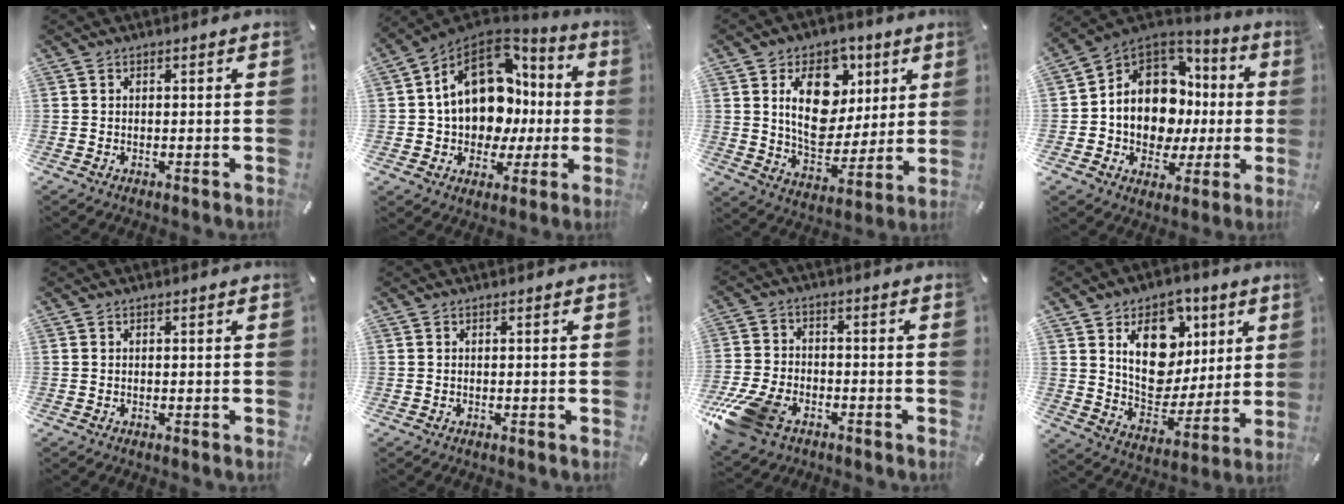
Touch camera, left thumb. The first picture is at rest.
{"total": 17.6, "force": [3.7, 13.3, 10.8], "torque": [-0.187, -0.017, 0.070]}
{"total": 17.4, "force": [5.7, 12.5, 10.6], "torque": [-0.164, -0.010, 0.106]}
{"total": 12.8, "force": [1.4, 11.0, 6.5], "torque": [-0.115, -0.027, 0.032]}
{"total": 0.0}
{"total": 0.0}
{"total": 13.8, "force": [-7.5, 8.6, 7.7], "torque": [-0.159, 0.038, -0.133]}
{"total": 16.9, "force": [6.5, 12.6, 9.1], "torque": [-0.123, -0.028, 0.123]}